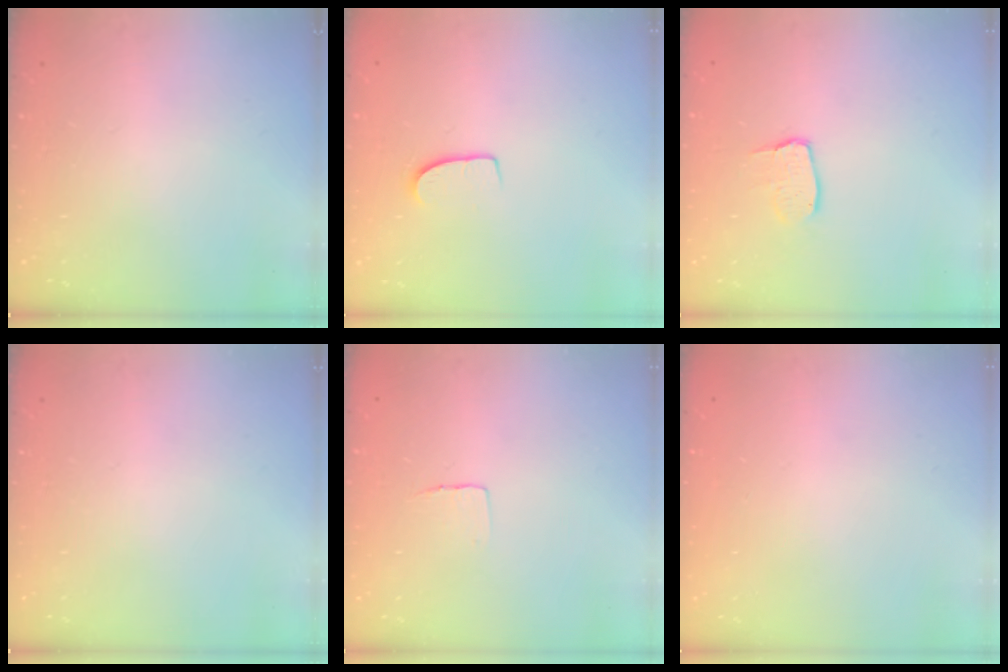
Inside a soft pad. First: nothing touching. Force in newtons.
{"total": 6.4, "press": 6.4, "slide": 0.6}
{"total": 6.1, "press": 6.0, "slide": 0.4}
{"total": 0.0}
{"total": 4.1, "press": 4.1, "slide": 0.3}
{"total": 0.0}